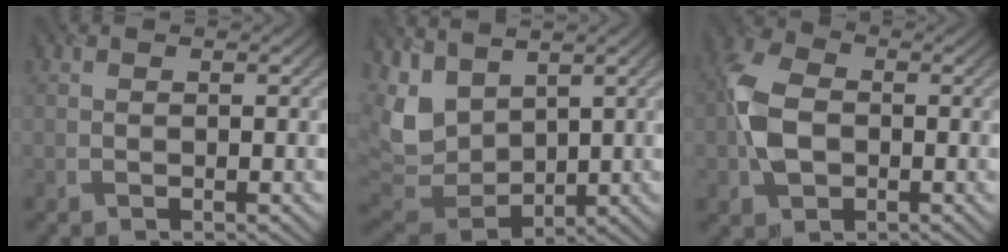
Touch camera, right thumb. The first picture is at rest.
{"total": 9.0, "force": [4.2, 5.5, 5.7], "torque": [-0.172, -0.002, 0.089]}
{"total": 7.1, "force": [-0.8, 5.1, 4.9], "torque": [-0.125, -0.001, -0.024]}